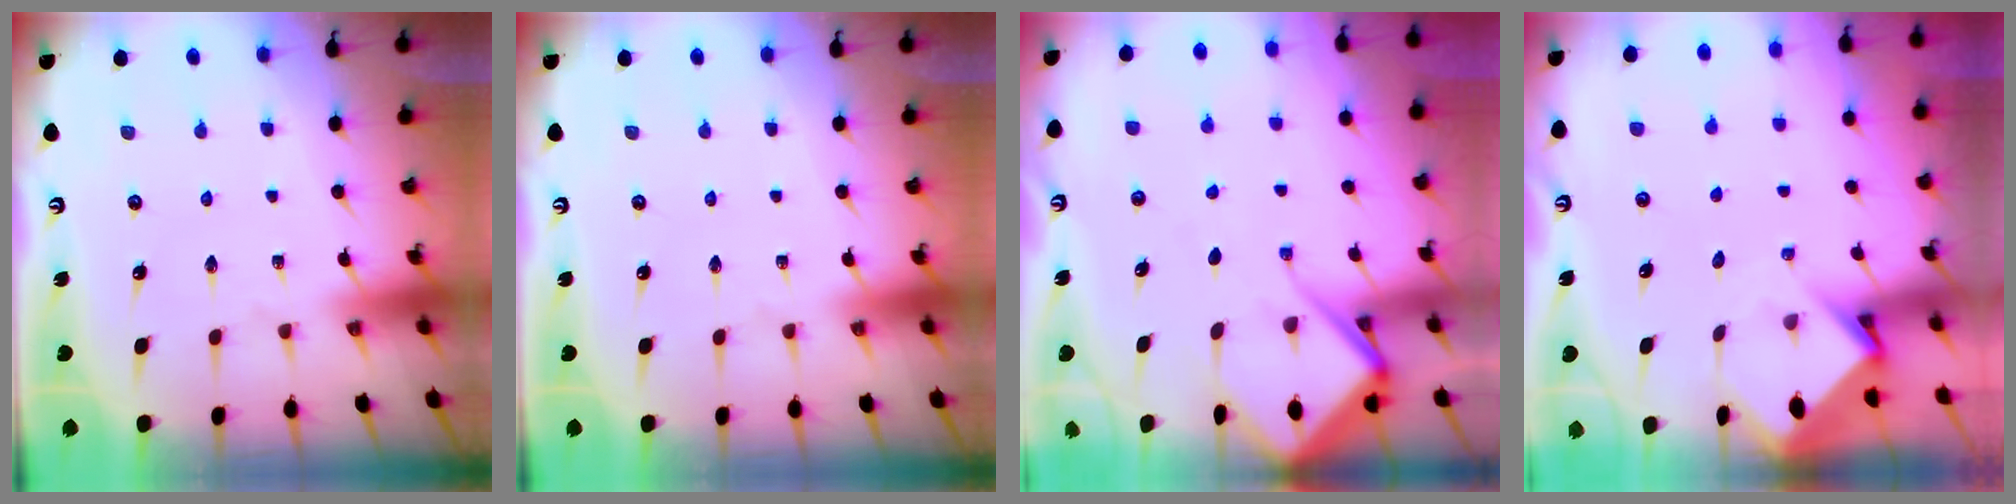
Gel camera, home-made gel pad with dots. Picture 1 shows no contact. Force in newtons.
{"total": 0.0}
{"total": 8.2, "press": 8.2, "slide": 0.8}
{"total": 3.4, "press": 3.4, "slide": 0.2}